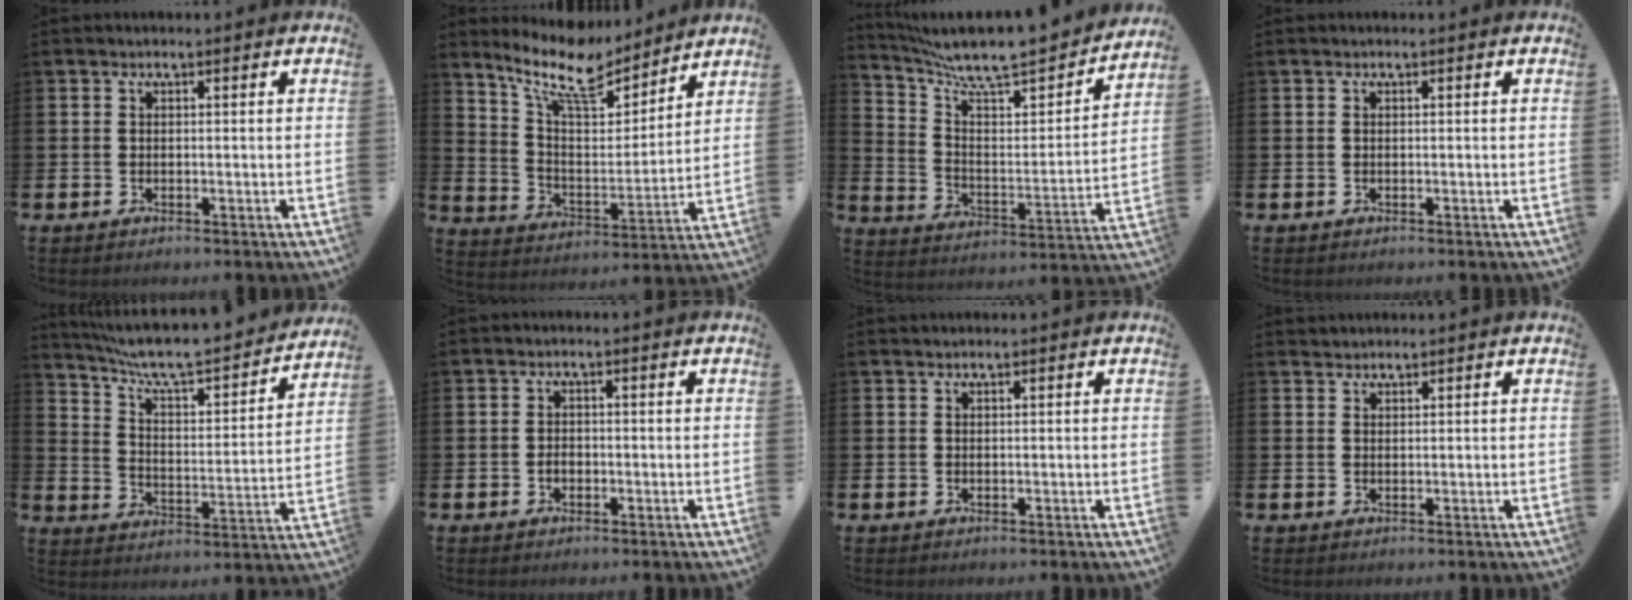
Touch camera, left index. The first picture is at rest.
{"total": 11.0, "force": [9.4, 3.5, 4.7], "torque": [-0.118, -0.063, 0.162]}
{"total": 8.5, "force": [7.8, 1.2, 3.2], "torque": [-0.088, -0.072, 0.126]}
{"total": 0.0}
{"total": 8.4, "force": [7.7, 1.3, 3.3], "torque": [-0.088, -0.062, 0.126]}
{"total": 1.3, "force": [-0.4, 1.0, 0.7], "torque": [-0.008, 0.002, -0.011]}
{"total": 0.6, "force": [0.6, 0.1, 0.0], "torque": [0.007, -0.002, 0.009]}
{"total": 1.3, "force": [1.3, 0.3, -0.3], "torque": [0.017, -0.002, 0.021]}